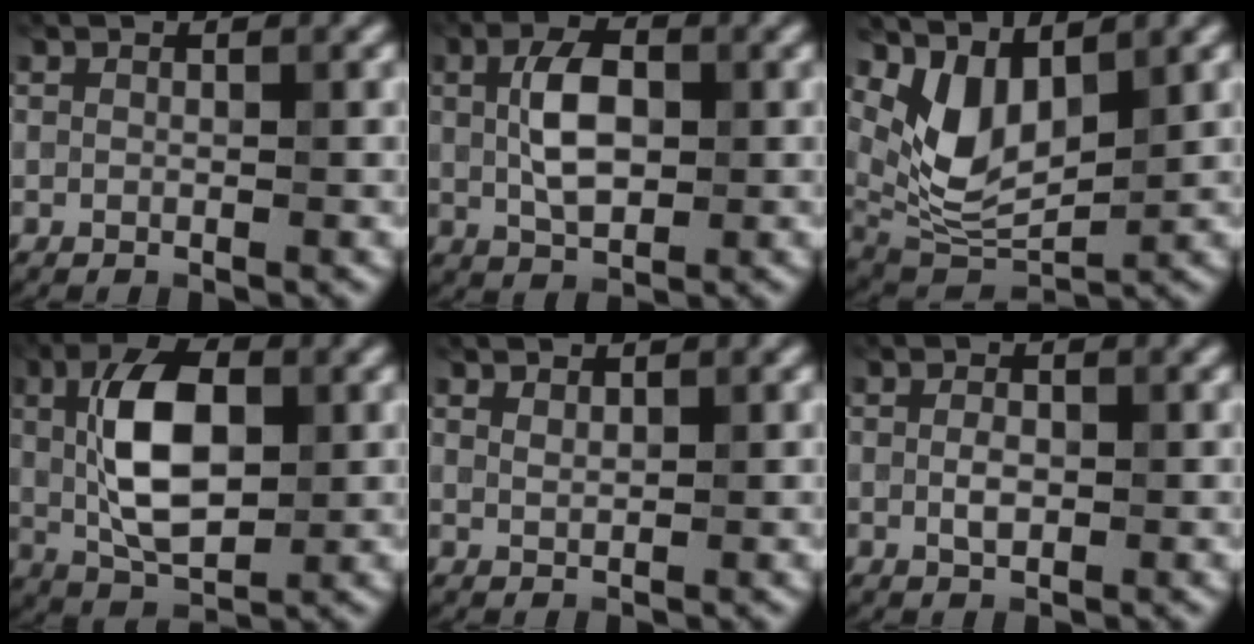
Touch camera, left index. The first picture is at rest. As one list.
[{"total": 4.9, "force": [0.6, 2.7, 4.0], "torque": [-0.079, 0.005, 0.009]}, {"total": 5.5, "force": [2.4, 2.9, 4.0], "torque": [-0.083, -0.019, 0.053]}, {"total": 8.3, "force": [0.8, 4.1, 7.2], "torque": [-0.137, 0.006, 0.011]}, {"total": 0.9, "force": [0.8, 0.2, 0.3], "torque": [-0.007, -0.001, 0.017]}, {"total": 1.6, "force": [-0.1, 0.9, 1.3], "torque": [-0.024, -0.002, -0.001]}]